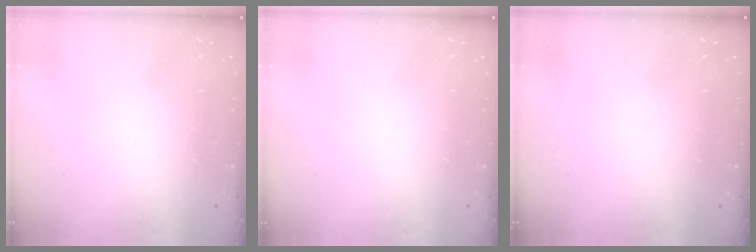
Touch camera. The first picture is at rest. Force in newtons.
{"total": 0.0}
{"total": 0.0}